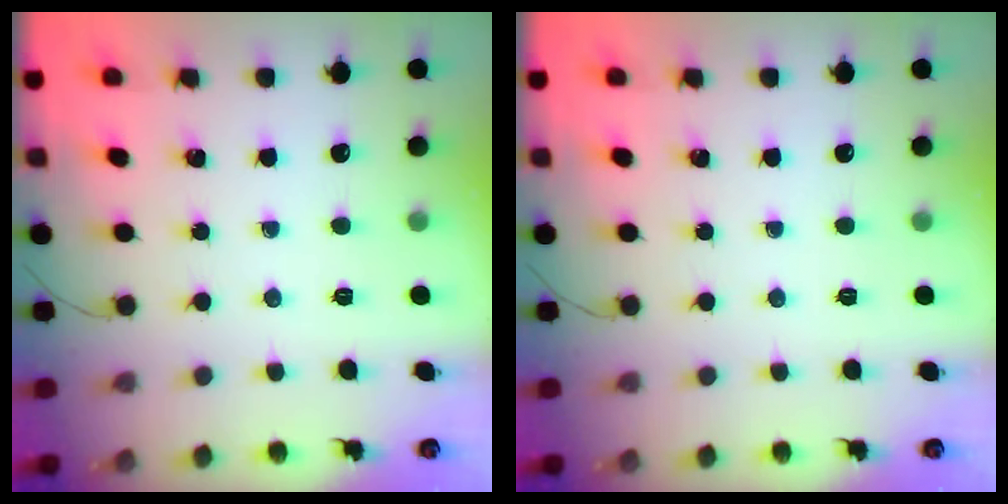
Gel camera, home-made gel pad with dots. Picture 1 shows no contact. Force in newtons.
{"total": 0.0}